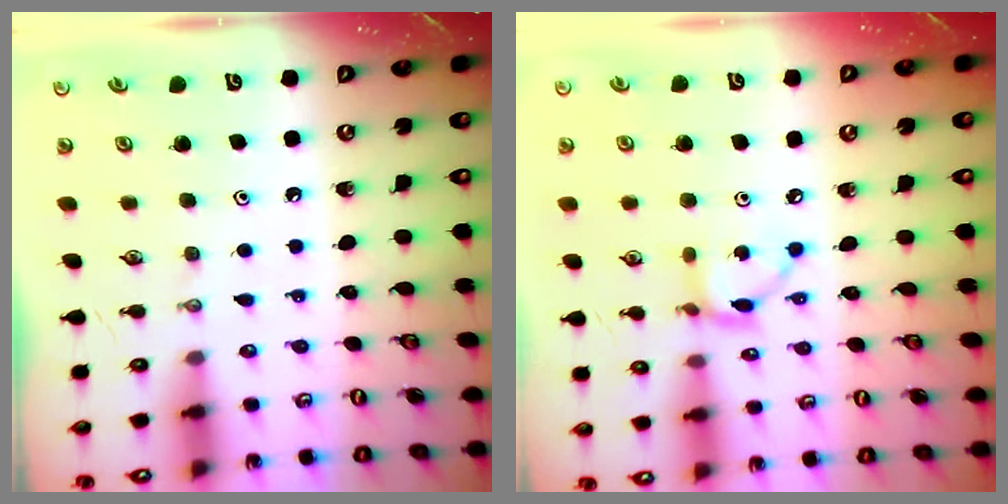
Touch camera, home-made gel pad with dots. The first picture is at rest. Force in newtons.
{"total": 6.2, "press": 6.2, "slide": 0.3}